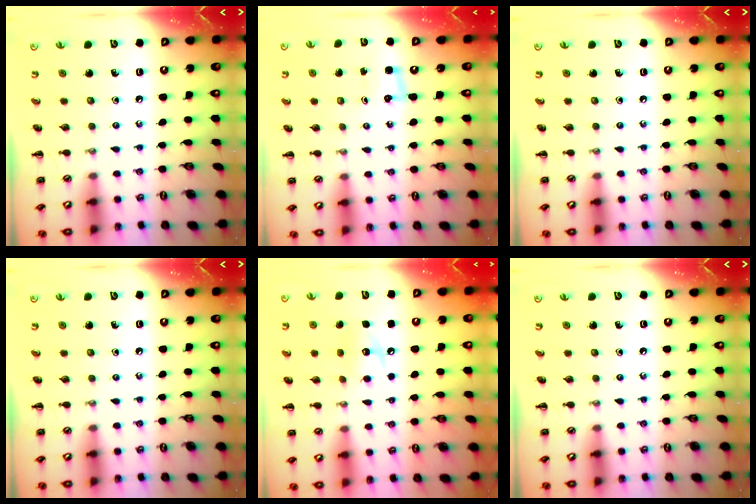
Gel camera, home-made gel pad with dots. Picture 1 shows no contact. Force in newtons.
{"total": 2.6, "press": 2.5, "slide": 0.7}
{"total": 0.0}
{"total": 0.0}
{"total": 8.3, "press": 8.3, "slide": 0.7}
{"total": 0.0}